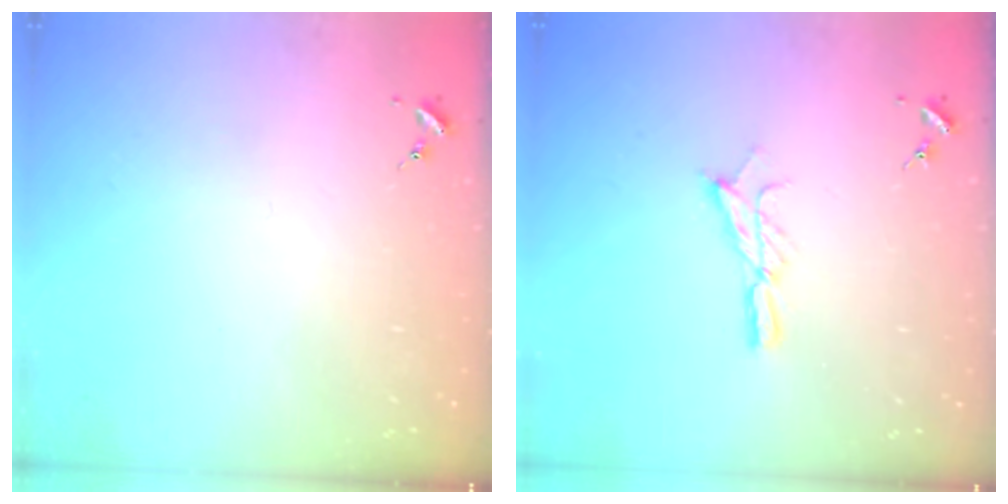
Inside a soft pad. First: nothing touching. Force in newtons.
{"total": 10.1, "press": 10.1, "slide": 0.6}